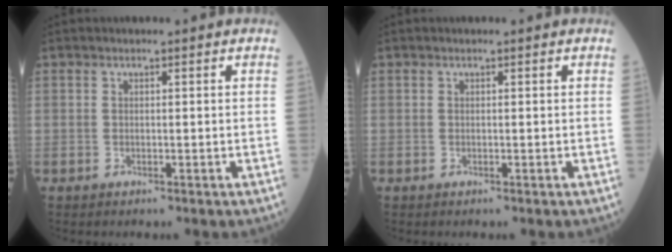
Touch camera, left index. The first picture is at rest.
{"total": 0.0}